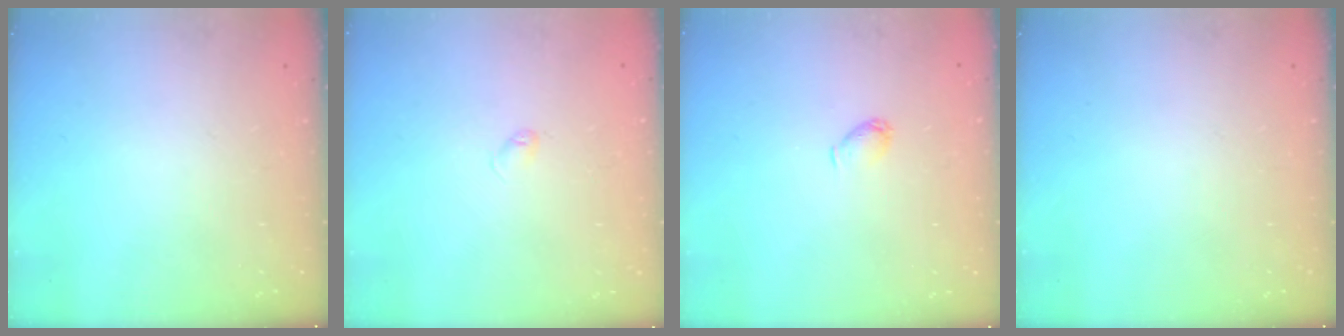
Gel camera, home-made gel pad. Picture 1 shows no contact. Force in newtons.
{"total": 2.4, "press": 2.4, "slide": 0.4}
{"total": 3.1, "press": 3.1, "slide": 0.6}
{"total": 0.0}